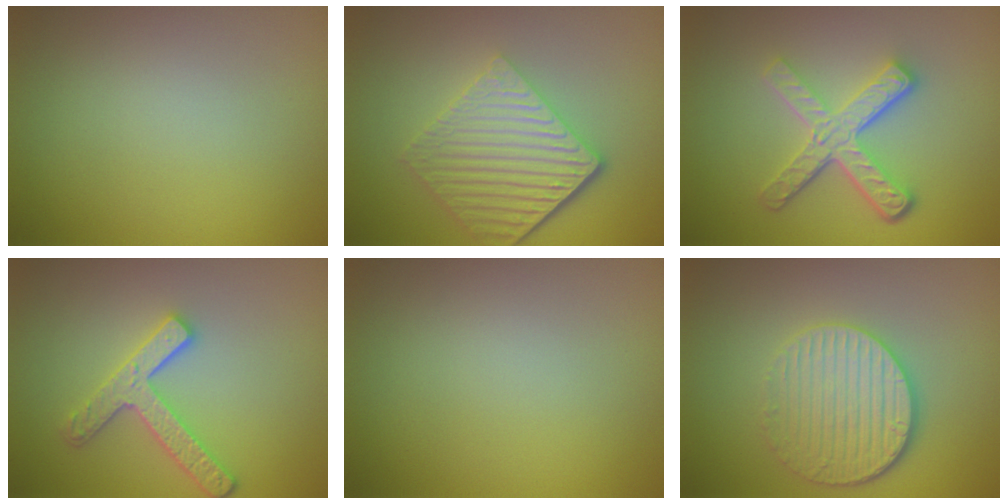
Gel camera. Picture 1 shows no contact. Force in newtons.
{"total": 6.1, "press": 4.3, "slide": 4.4}
{"total": 5.1, "press": 3.7, "slide": 3.5}
{"total": 3.4, "press": 3.1, "slide": 1.4}
{"total": 0.0}
{"total": 4.8, "press": 3.9, "slide": 2.8}